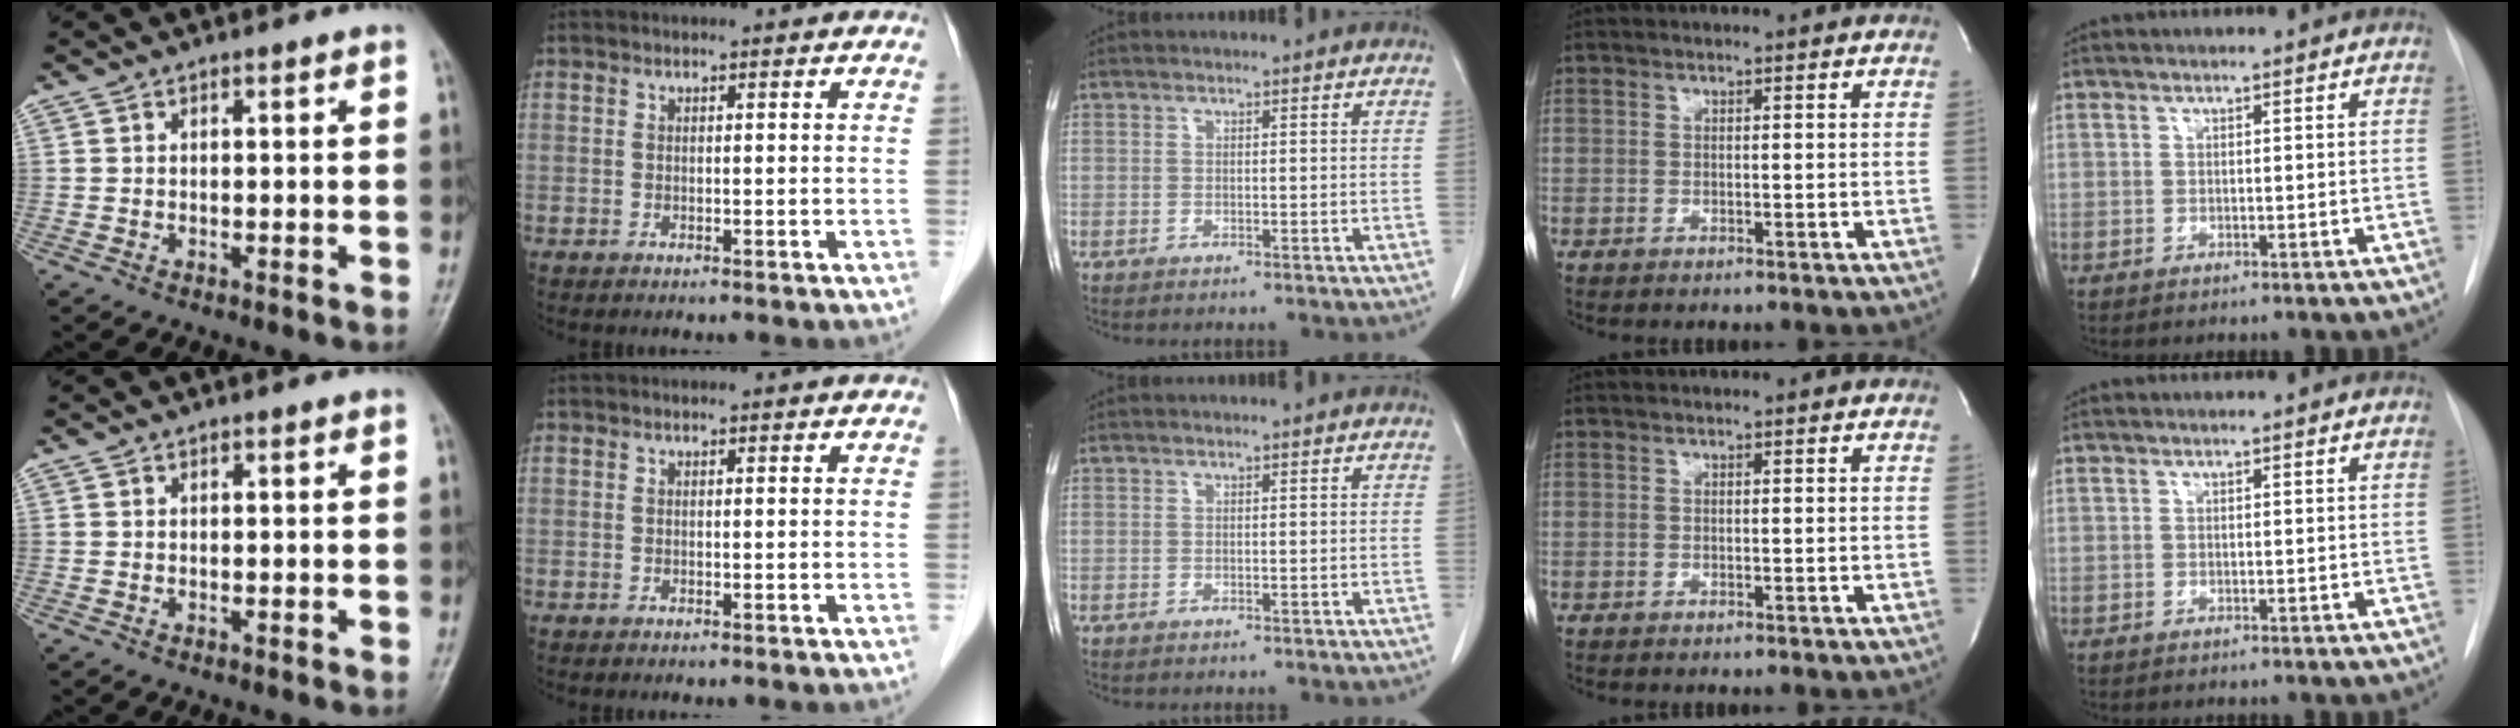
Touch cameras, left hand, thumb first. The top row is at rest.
{}